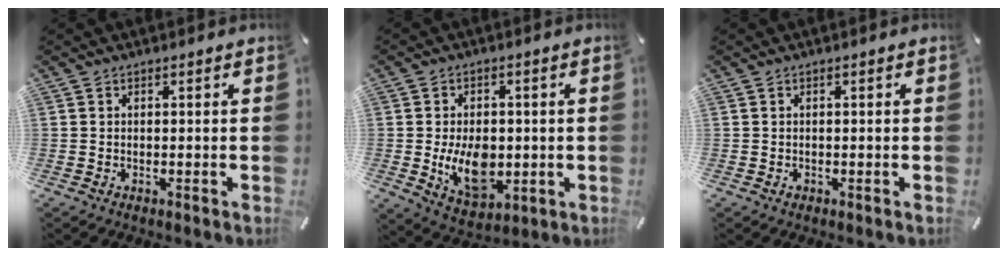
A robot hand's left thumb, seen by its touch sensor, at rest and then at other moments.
{"total": 11.4, "force": [-1.3, 7.9, 8.2], "torque": [-0.143, -0.006, -0.021]}
{"total": 1.0, "force": [-0.5, 0.8, 0.5], "torque": [-0.011, 0.002, -0.010]}